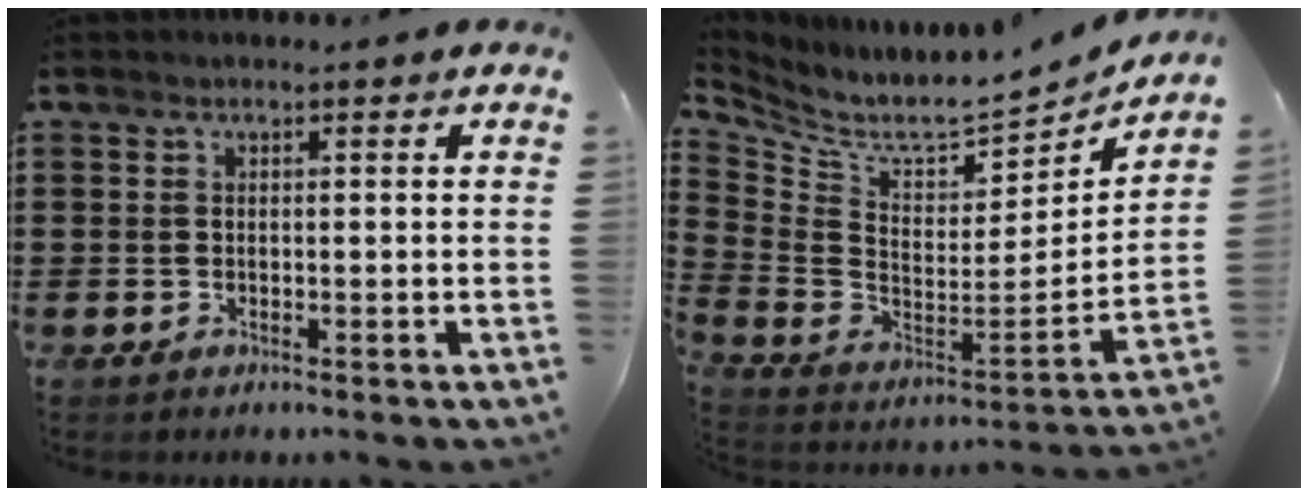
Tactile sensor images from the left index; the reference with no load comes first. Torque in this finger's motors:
{"motor_torque": [1.66, -0.48, 0.11, 0.01]}